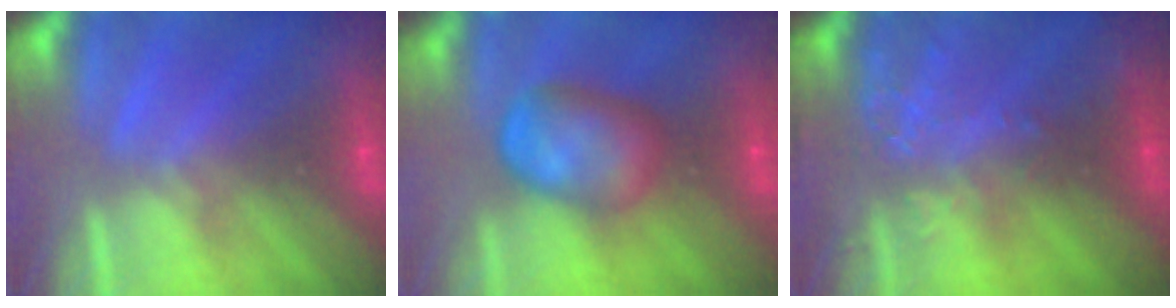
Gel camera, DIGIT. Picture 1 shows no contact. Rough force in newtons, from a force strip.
{"total": 8.0}
{"total": 2.9}